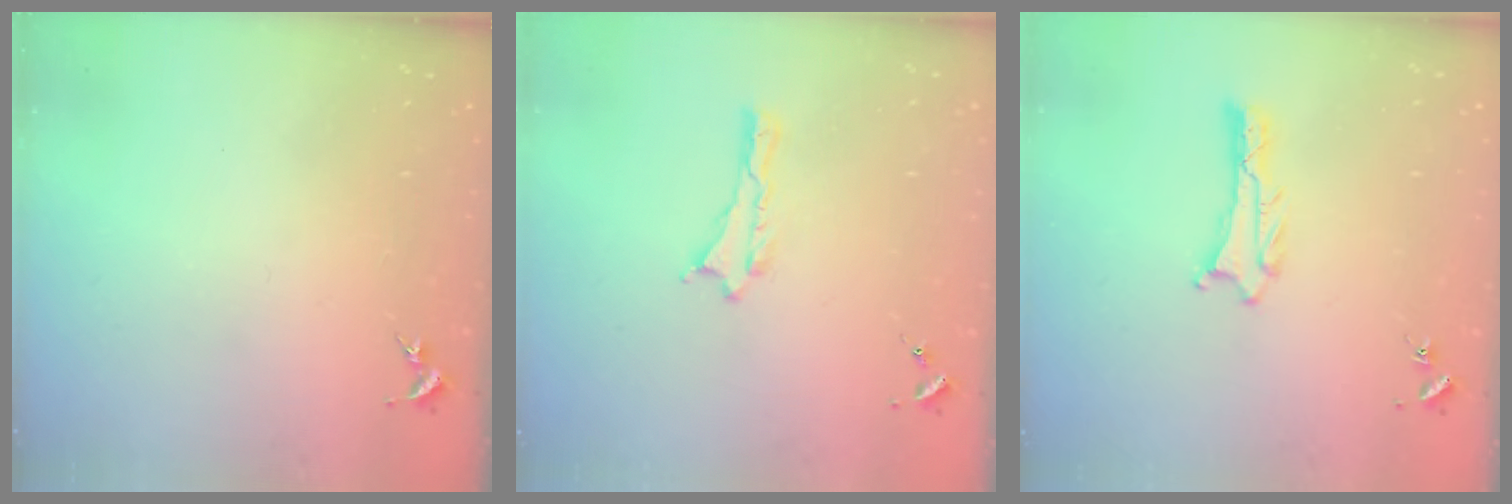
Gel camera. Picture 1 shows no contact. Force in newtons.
{"total": 0.0}
{"total": 0.6, "press": 0.6, "slide": 0.1}